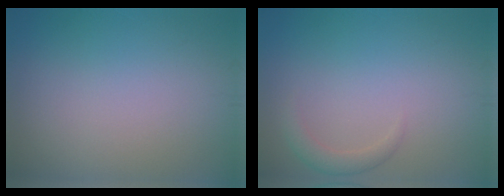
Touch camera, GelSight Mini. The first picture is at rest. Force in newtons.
{"total": 1.5, "press": 1.5, "slide": 0.2}